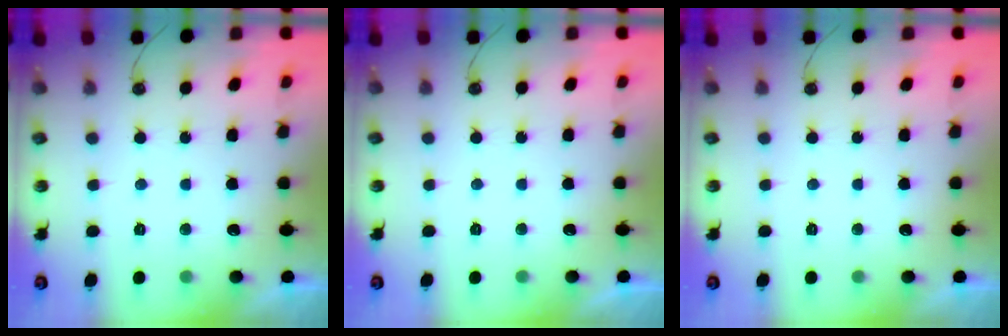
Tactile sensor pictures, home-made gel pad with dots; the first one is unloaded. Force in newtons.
{"total": 0.0}
{"total": 0.0}